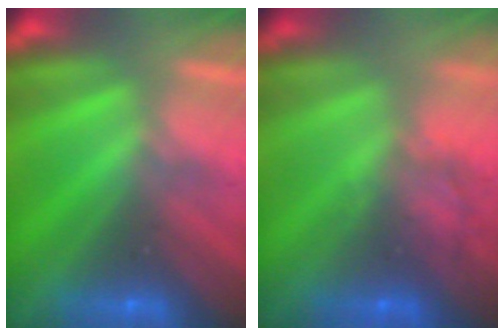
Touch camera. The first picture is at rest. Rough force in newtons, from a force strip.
{"total": 4.5}